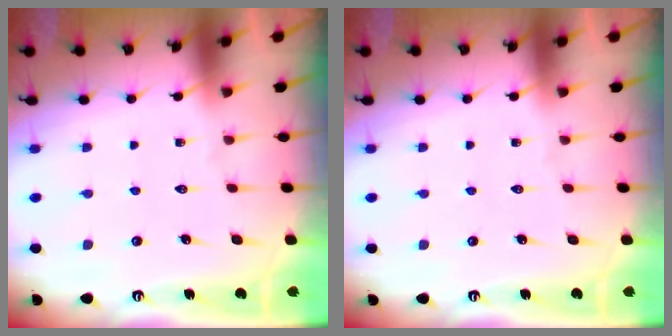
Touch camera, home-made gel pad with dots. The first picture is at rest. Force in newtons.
{"total": 0.0}